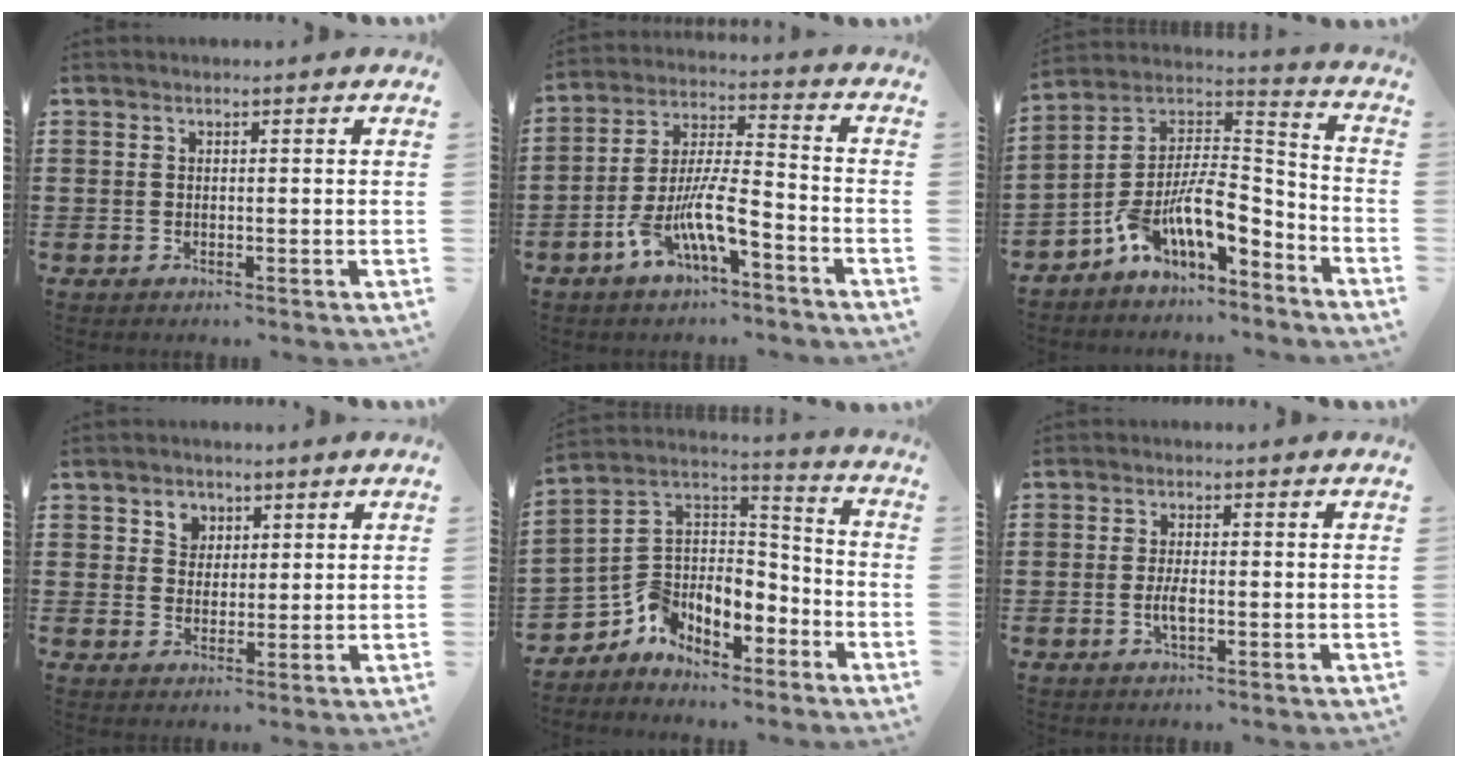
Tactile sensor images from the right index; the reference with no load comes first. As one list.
[{"total": 10.1, "force": [-5.4, 2.9, 8.1], "torque": [-0.162, 0.004, -0.098]}, {"total": 10.2, "force": [-5.7, 4.5, 7.2], "torque": [-0.159, -0.010, -0.114]}, {"total": 3.1, "force": [1.6, 2.5, 0.6], "torque": [-0.016, 0.008, 0.027]}, {"total": 5.7, "force": [-3.5, 4.1, 2.0], "torque": [-0.059, -0.016, -0.072]}, {"total": 2.7, "force": [-0.7, 0.9, 2.5], "torque": [-0.054, -0.003, -0.016]}]